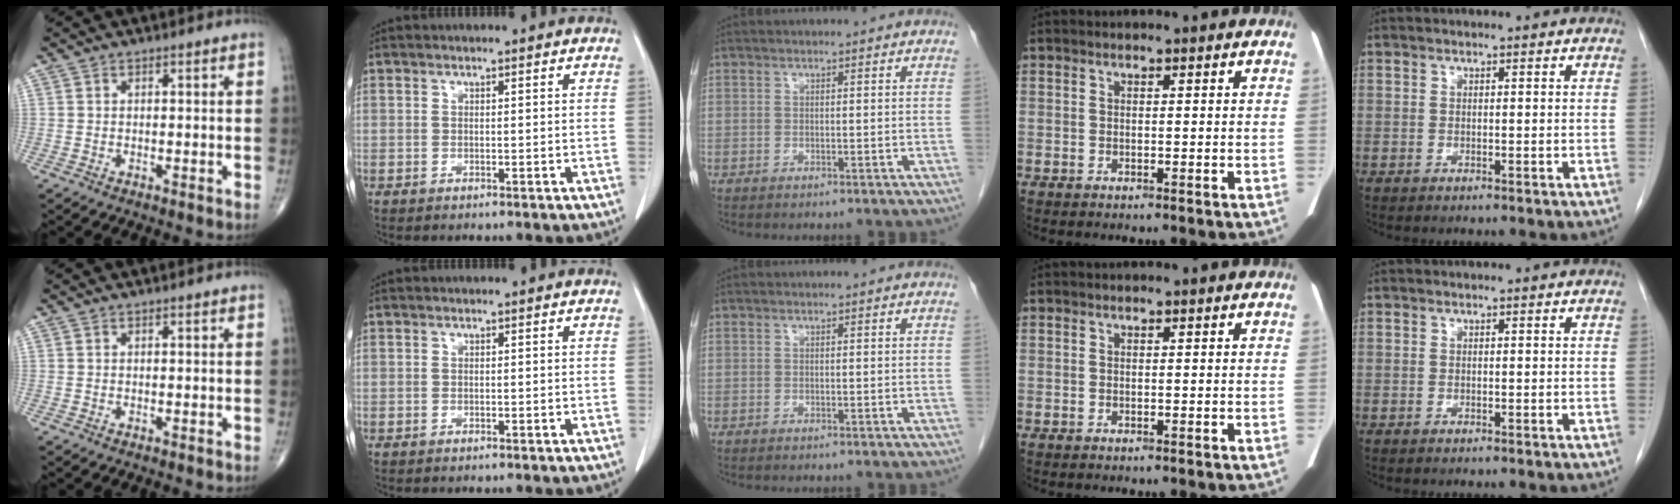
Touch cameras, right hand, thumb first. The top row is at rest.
{}